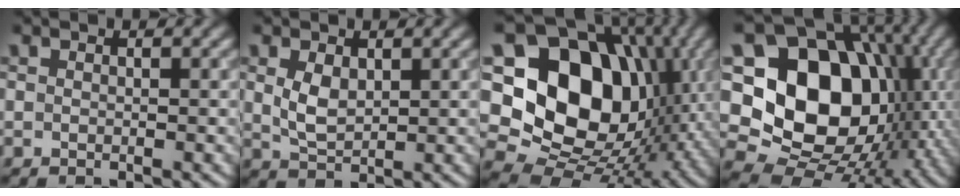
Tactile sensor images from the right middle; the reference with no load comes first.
{"total": 2.7, "force": [0.7, 1.6, 2.0], "torque": [-0.049, -0.002, 0.020]}
{"total": 17.9, "force": [3.3, 14.1, 10.6], "torque": [-0.192, 0.012, 0.064]}
{"total": 18.8, "force": [1.1, 14.8, 11.5], "torque": [-0.180, 0.000, 0.022]}